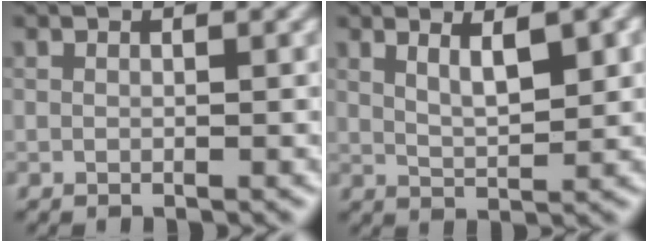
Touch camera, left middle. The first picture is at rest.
{"total": 2.8, "force": [1.0, 0.5, 2.5], "torque": [-0.057, -0.005, 0.035]}